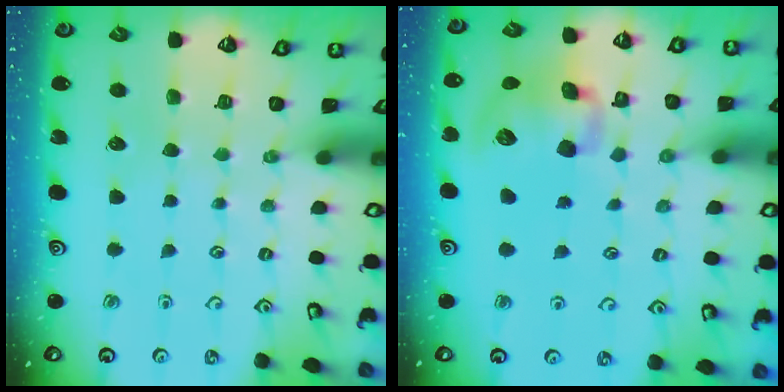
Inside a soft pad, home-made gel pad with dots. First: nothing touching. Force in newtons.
{"total": 13.7, "press": 13.5, "slide": 2.4}